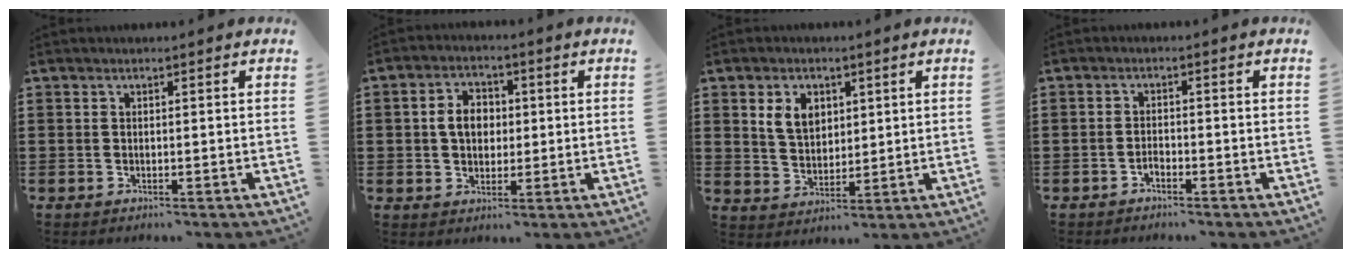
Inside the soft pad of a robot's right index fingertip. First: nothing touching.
{"total": 4.9, "force": [0.2, 3.8, 3.1], "torque": [-0.079, 0.012, -0.003]}
{"total": 5.3, "force": [2.1, 3.8, 3.0], "torque": [-0.074, 0.014, 0.039]}
{"total": 1.3, "force": [-1.0, 0.5, 0.5], "torque": [-0.014, -0.002, -0.019]}